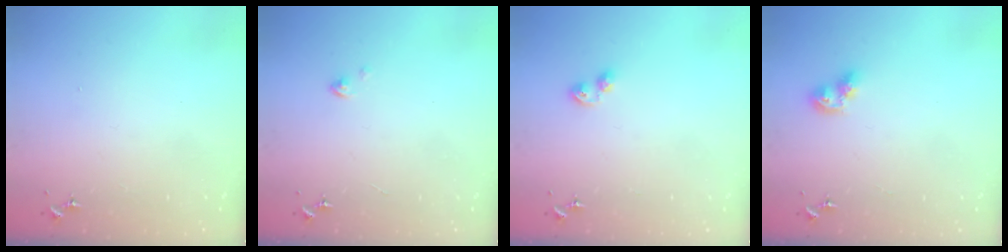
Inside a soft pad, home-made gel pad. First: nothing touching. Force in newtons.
{"total": 2.5, "press": 2.4, "slide": 0.2}
{"total": 3.7, "press": 3.7, "slide": 0.5}
{"total": 6.6, "press": 6.6, "slide": 0.4}